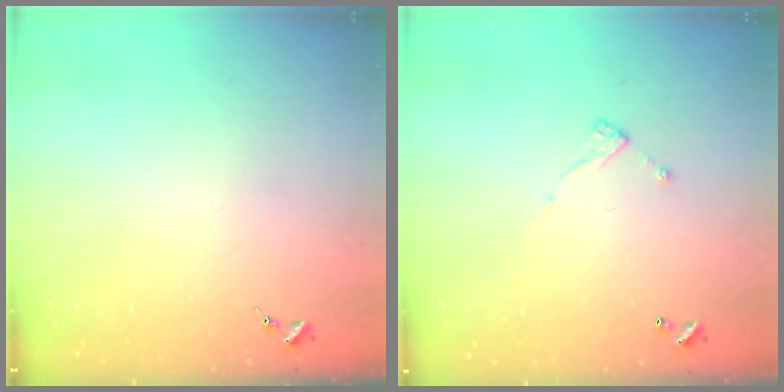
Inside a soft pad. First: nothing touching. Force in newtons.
{"total": 5.3, "press": 5.3, "slide": 0.4}